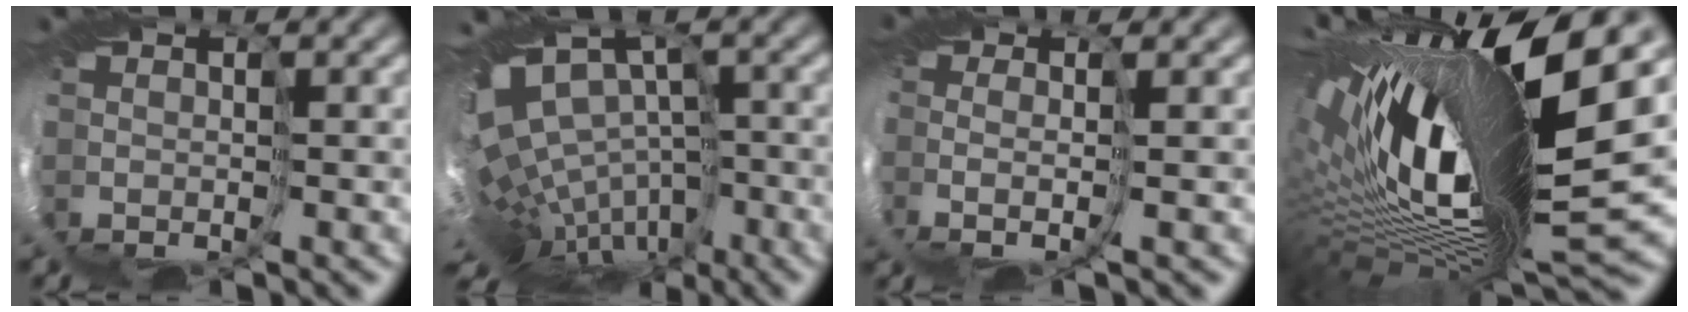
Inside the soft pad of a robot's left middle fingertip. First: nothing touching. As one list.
[{"total": 10.7, "force": [-3.1, 5.8, 8.5], "torque": [-0.159, 0.012, -0.001]}, {"total": 1.7, "force": [-0.5, -0.4, 1.6], "torque": [-0.071, -0.012, -0.010]}, {"total": 14.9, "force": [3.4, 4.3, 13.9], "torque": [-0.278, -0.031, 0.068]}]